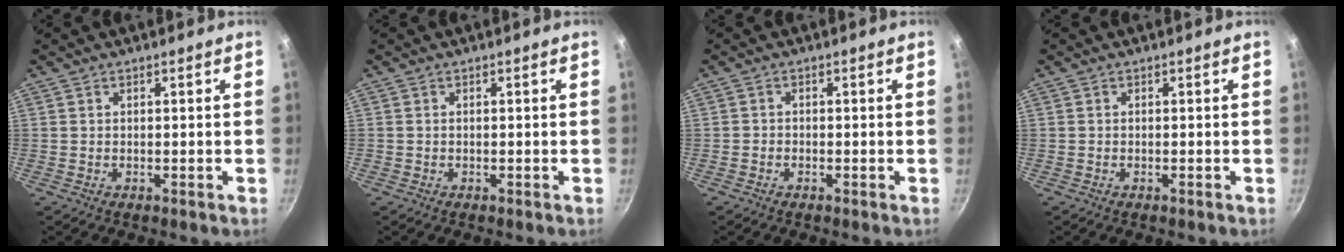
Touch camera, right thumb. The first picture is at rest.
{"total": 0.0}
{"total": 0.7, "force": [-0.6, 0.4, 0.2], "torque": [-0.010, 0.004, -0.016]}
{"total": 0.0}